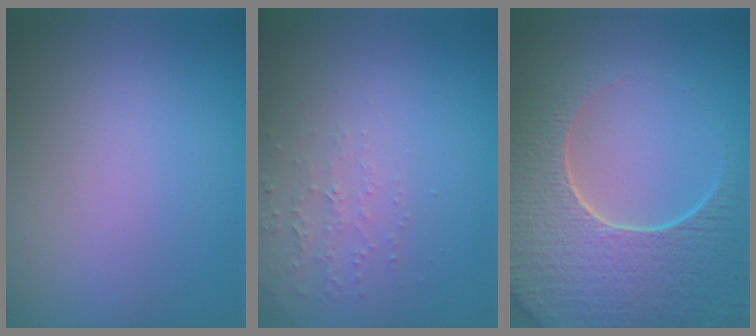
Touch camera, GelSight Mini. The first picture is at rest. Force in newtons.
{"total": 1.5, "press": 1.5, "slide": 0.5}
{"total": 8.4, "press": 6.4, "slide": 5.4}